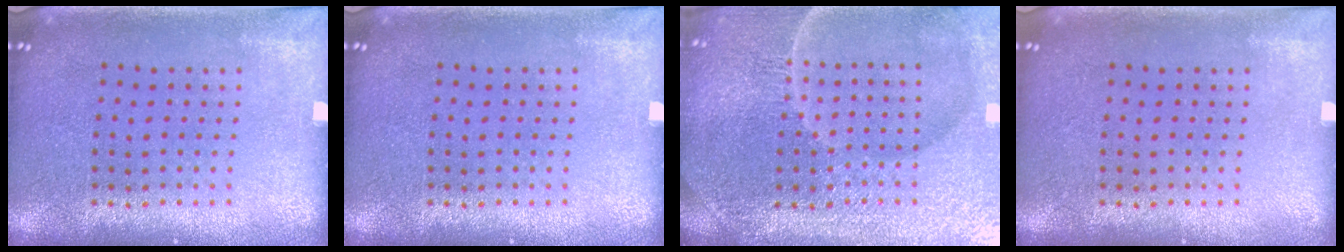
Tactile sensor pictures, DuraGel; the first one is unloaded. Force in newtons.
{"total": 0.0}
{"total": 5.7, "press": 5.3, "slide": 2.2}
{"total": 0.0}